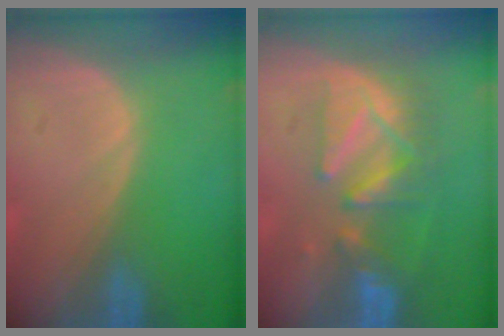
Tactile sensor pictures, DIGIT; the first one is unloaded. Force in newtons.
{"total": 8.3, "press": 7.9, "slide": 2.6}